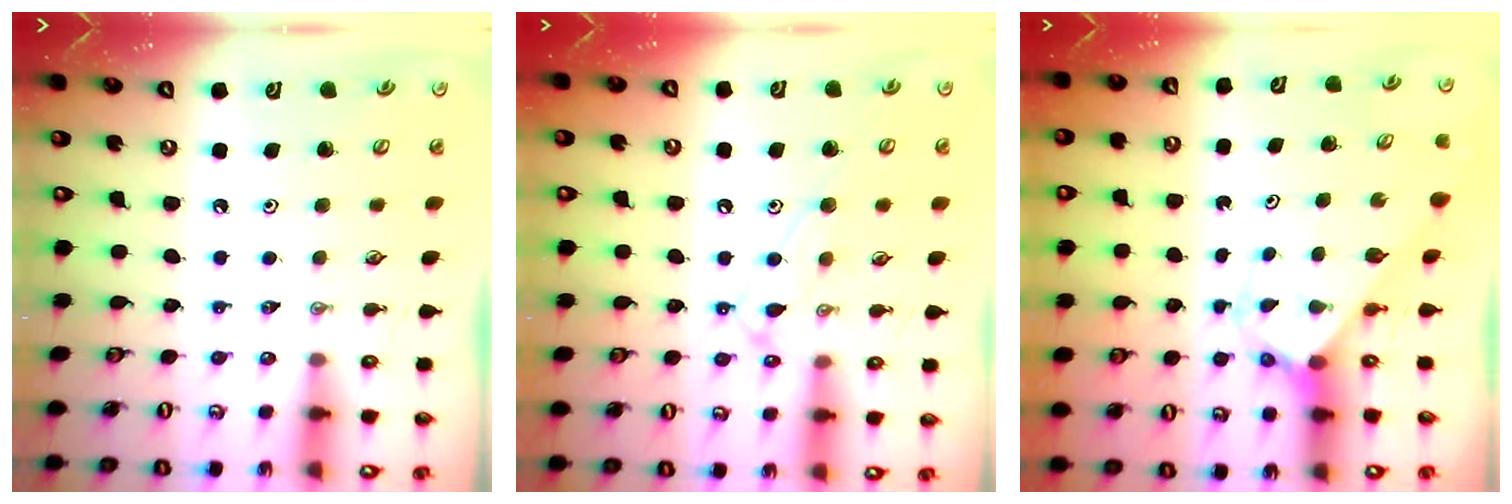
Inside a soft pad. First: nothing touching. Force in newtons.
{"total": 11.4, "press": 11.4, "slide": 0.8}
{"total": 2.7, "press": 2.7, "slide": 0.2}